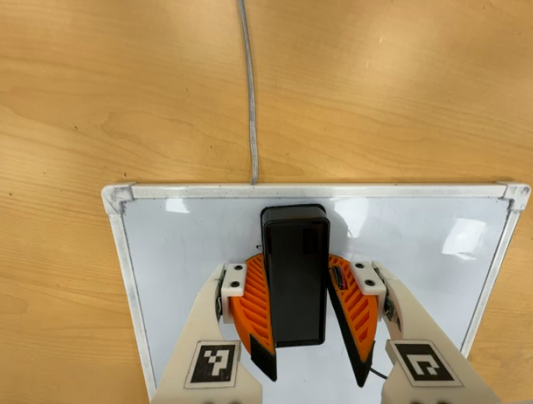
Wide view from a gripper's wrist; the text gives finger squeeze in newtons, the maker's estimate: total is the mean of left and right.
{"total": 13.4, "left": 16.1, "right": 10.8}